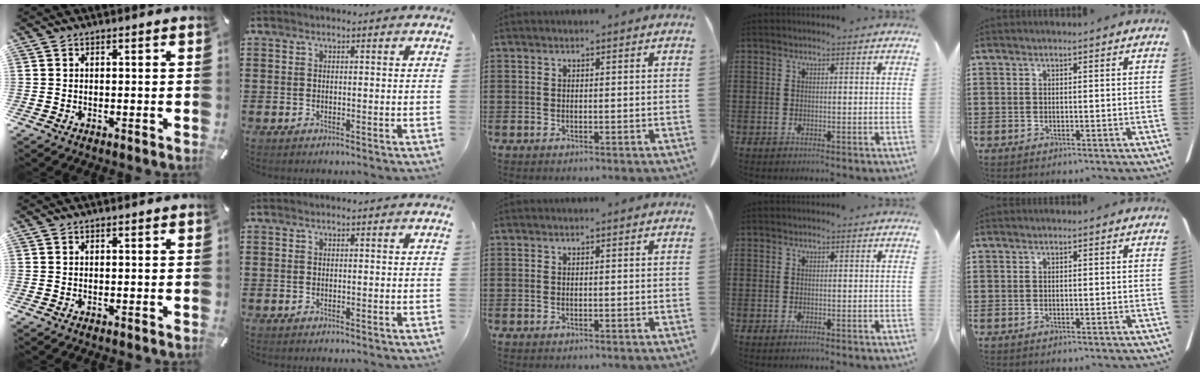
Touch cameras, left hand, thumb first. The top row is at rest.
{}